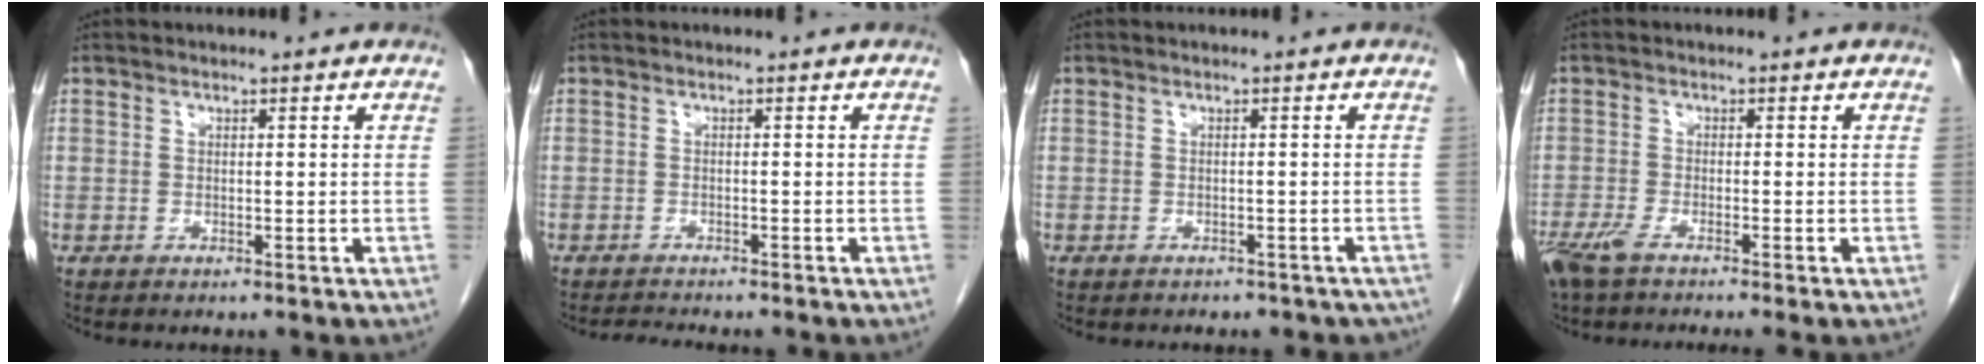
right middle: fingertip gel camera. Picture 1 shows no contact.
{"total": 2.9, "force": [-2.7, 0.2, 1.1], "torque": [-0.018, -0.009, -0.038]}
{"total": 6.6, "force": [-5.6, 3.2, 1.5], "torque": [-0.019, 0.001, -0.050]}
{"total": 4.8, "force": [-3.6, 0.2, 3.2], "torque": [-0.059, -0.012, -0.067]}